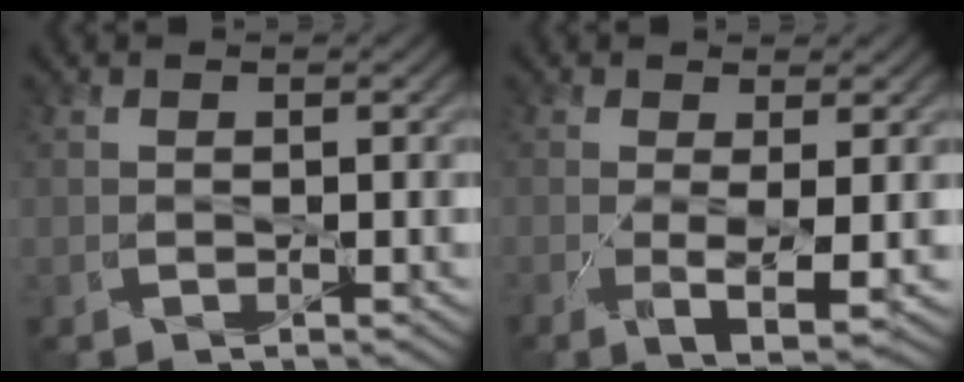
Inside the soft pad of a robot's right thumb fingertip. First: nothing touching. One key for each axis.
{"total": 4.3, "fx": -0.9, "fy": 0.8, "fz": 4.1, "tx": -0.080, "ty": -0.006, "tz": -0.011}